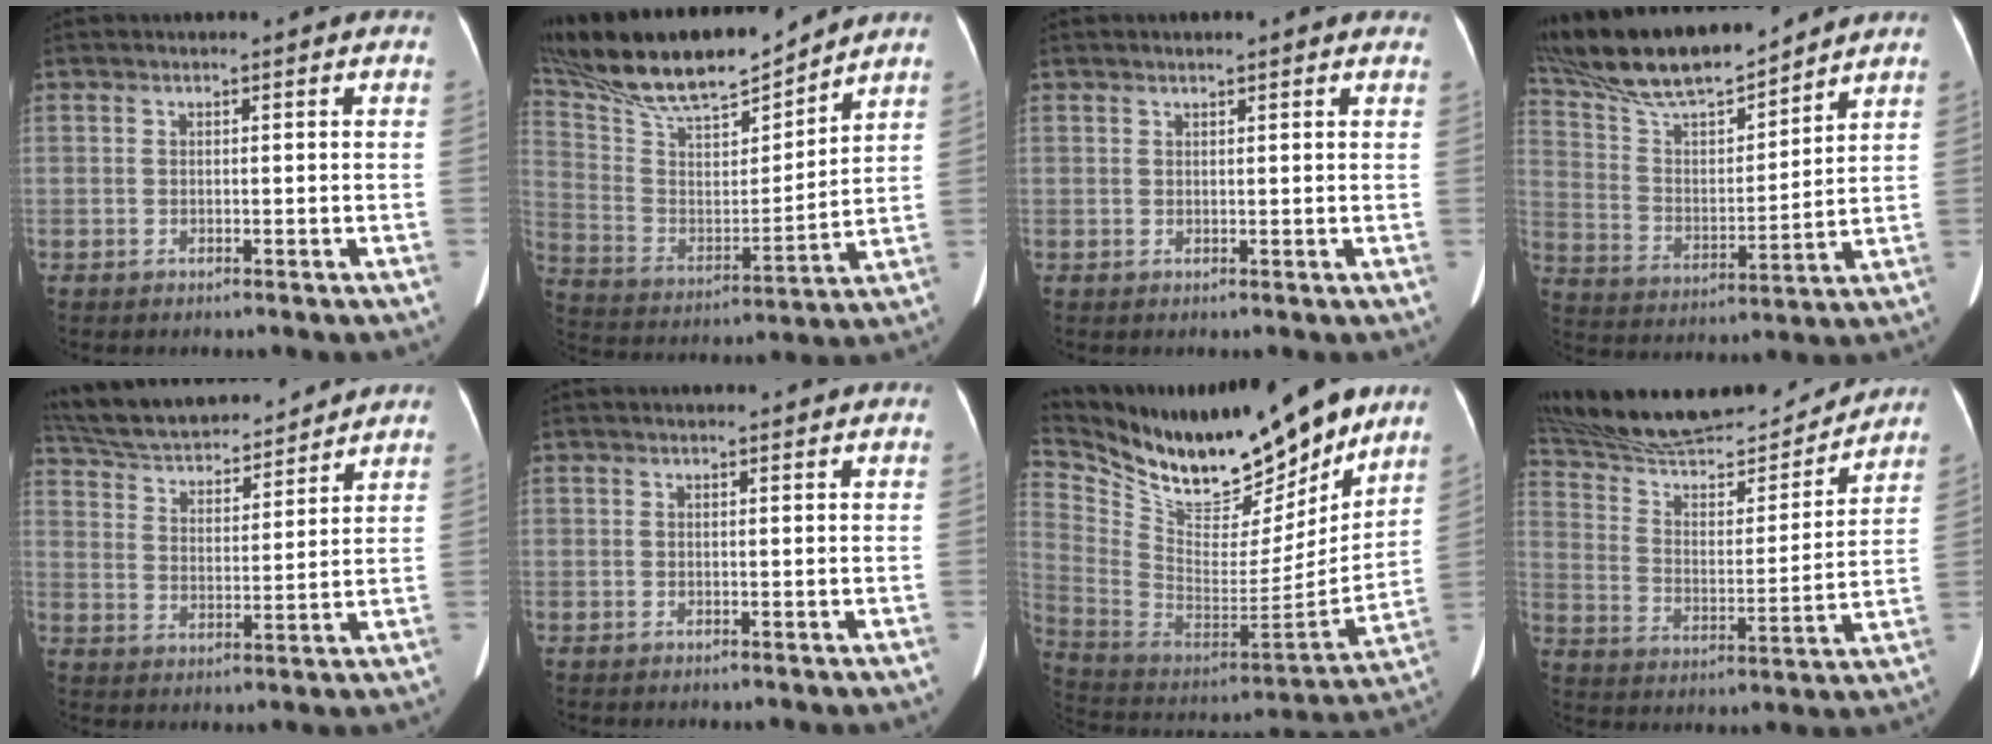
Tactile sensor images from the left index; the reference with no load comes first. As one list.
[{"total": 21.5, "force": [18.8, 3.7, 9.7], "torque": [-0.195, 0.011, 0.332]}, {"total": 2.5, "force": [1.9, 0.5, 1.5], "torque": [-0.019, 0.017, 0.024]}, {"total": 18.1, "force": [15.9, 2.8, 8.2], "torque": [-0.162, 0.018, 0.291]}, {"total": 20.1, "force": [18.2, 4.5, 7.1], "torque": [-0.141, 0.029, 0.287]}, {"total": 2.3, "force": [2.1, 0.3, 1.0], "torque": [-0.009, 0.022, 0.029]}, {"total": 26.2, "force": [21.3, 7.3, 13.2], "torque": [-0.252, -0.029, 0.344]}, {"total": 25.0, "force": [22.8, 4.7, 8.9], "torque": [-0.164, -0.008, 0.348]}]